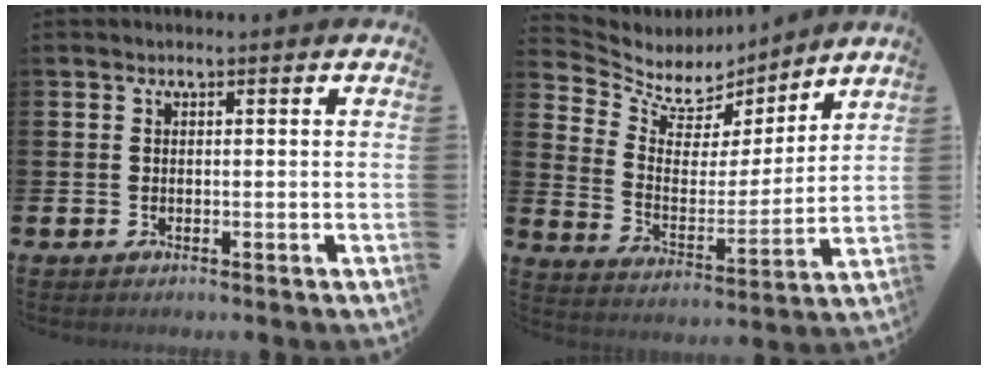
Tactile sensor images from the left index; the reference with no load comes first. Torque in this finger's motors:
{"motor_torque": [-0.36, -0.57, -0.03, -0.01]}